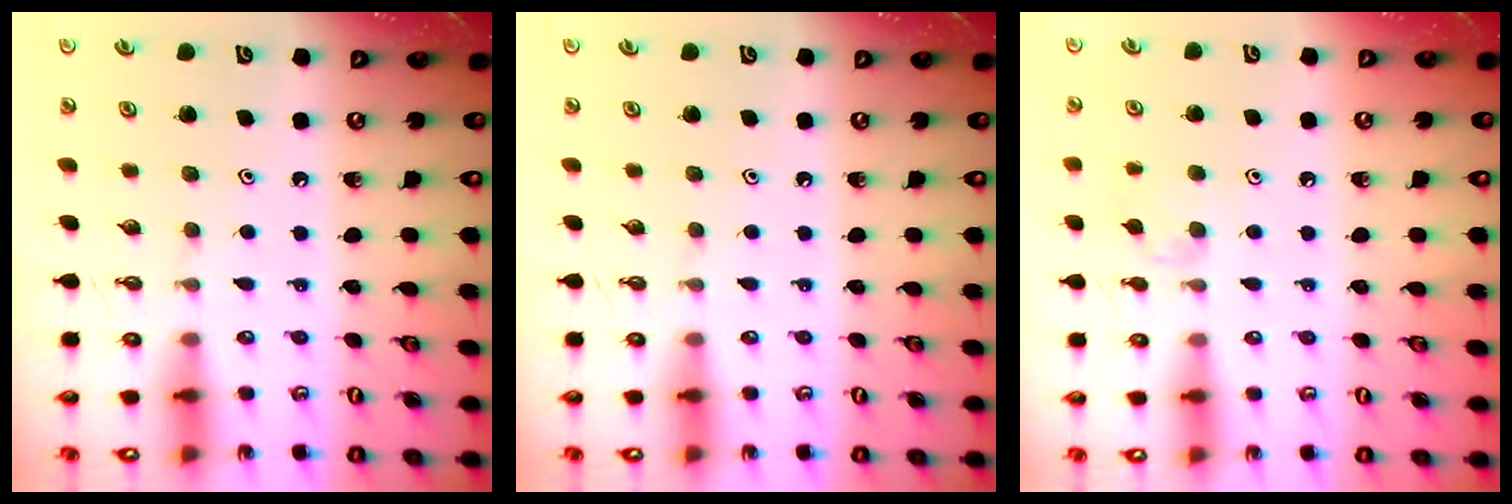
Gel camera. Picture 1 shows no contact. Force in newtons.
{"total": 0.0}
{"total": 5.1, "press": 5.0, "slide": 0.7}